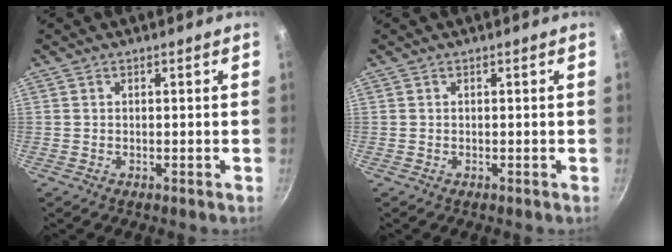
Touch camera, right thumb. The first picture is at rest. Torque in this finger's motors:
{"motor_torque": [0.10, 0.29, 0.47, 0.28, -0.06]}